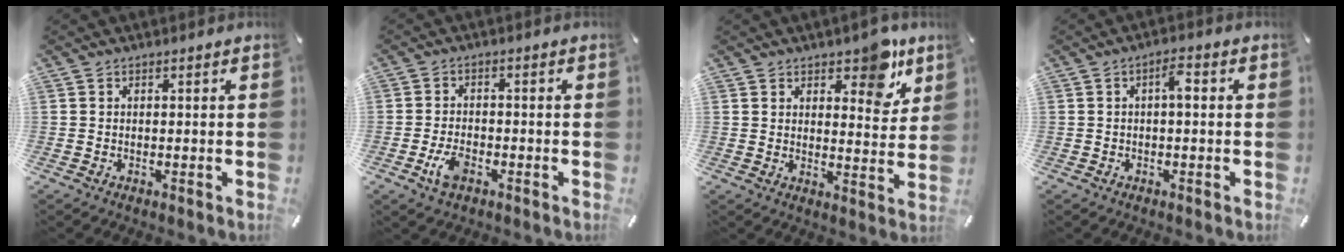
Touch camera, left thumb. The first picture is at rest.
{"total": 5.1, "force": [-2.3, 2.9, 3.5], "torque": [-0.082, 0.004, -0.046]}
{"total": 8.8, "force": [6.2, 4.5, 4.3], "torque": [-0.025, -0.044, 0.100]}
{"total": 3.6, "force": [0.2, 1.3, 3.3], "torque": [-0.059, 0.013, -0.004]}